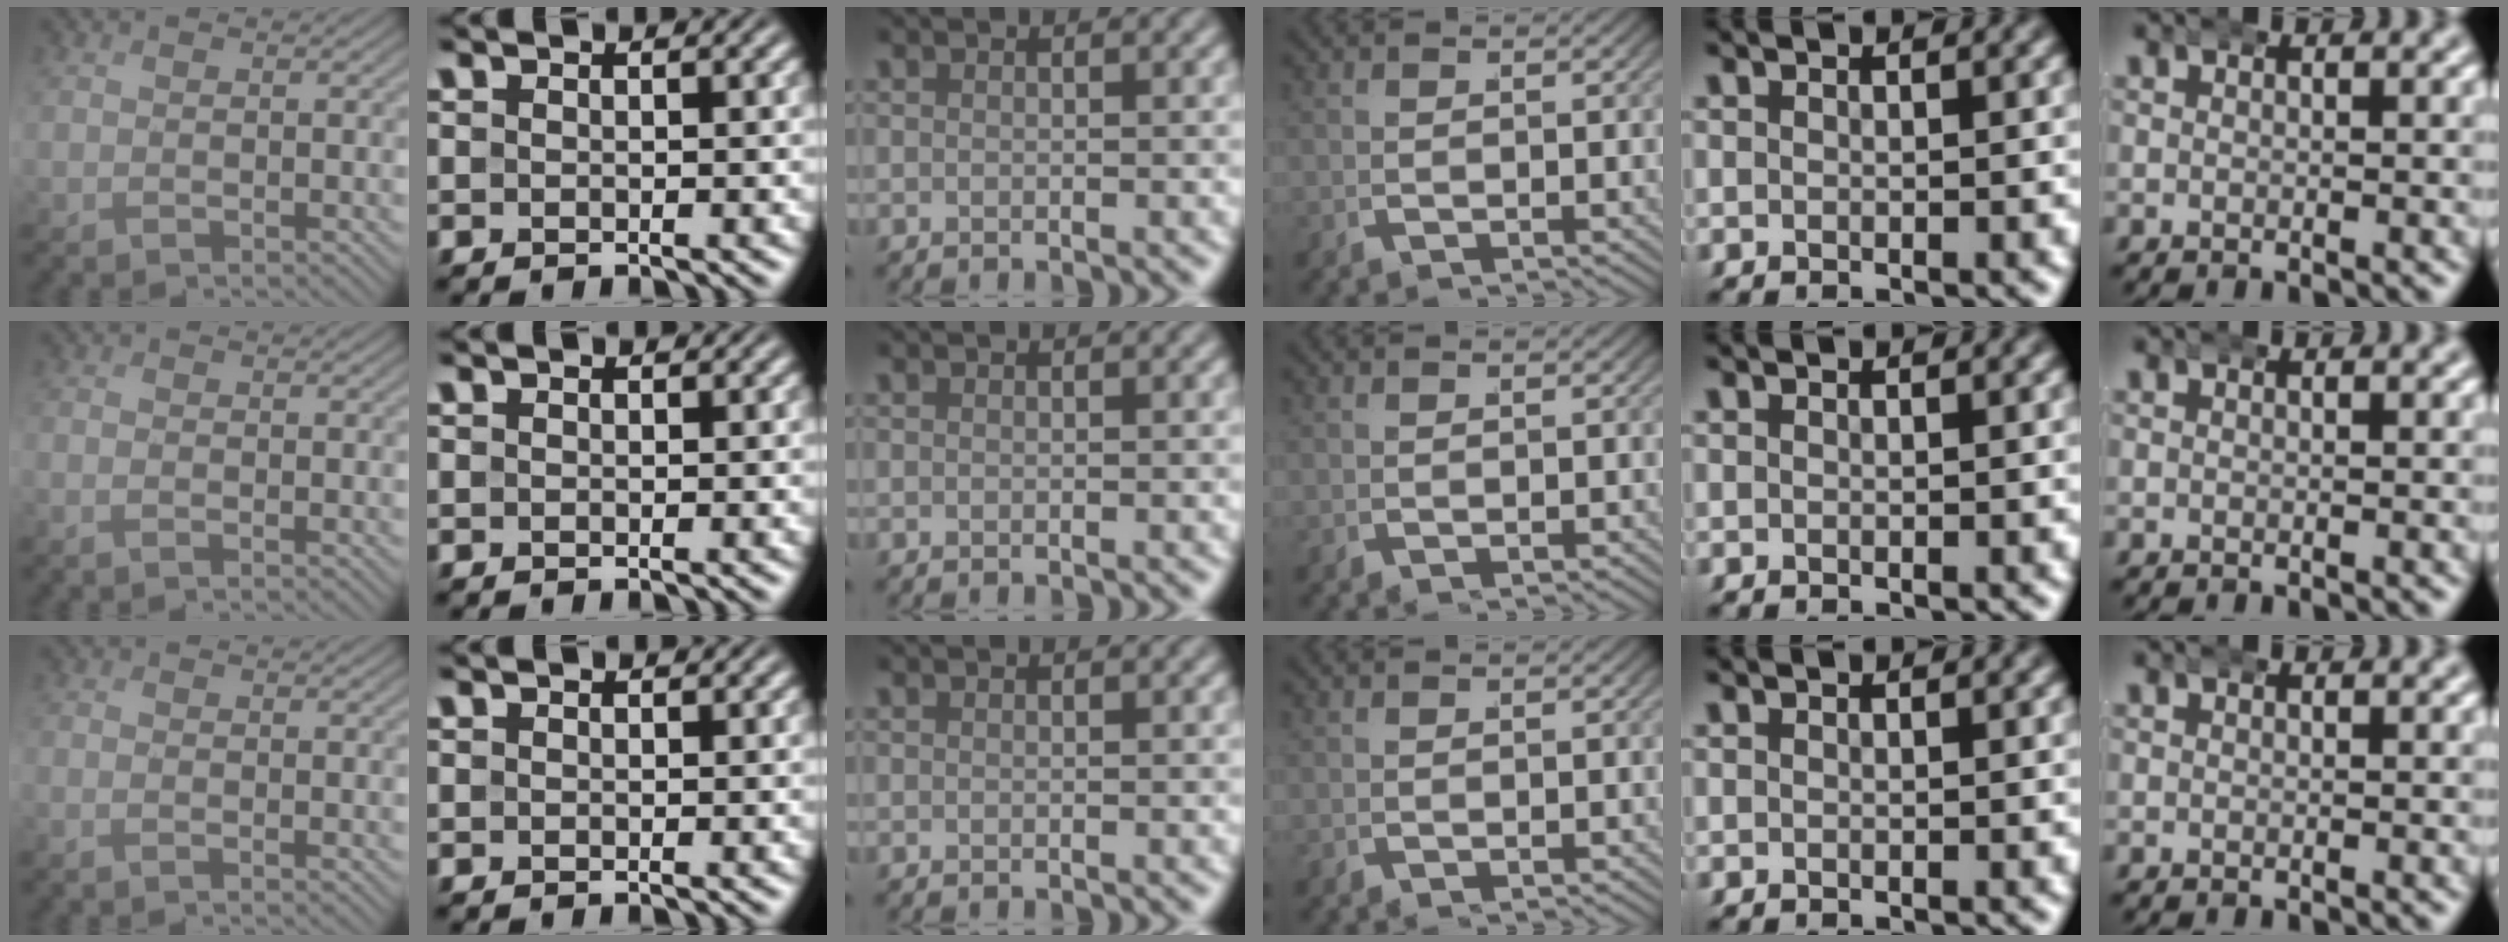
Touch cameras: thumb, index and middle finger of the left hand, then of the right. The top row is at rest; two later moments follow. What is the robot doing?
{"motion": "wrap", "object": "bandana"}